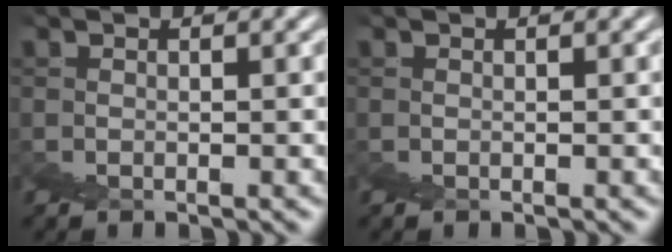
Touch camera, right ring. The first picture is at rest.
{"total": 0.0}